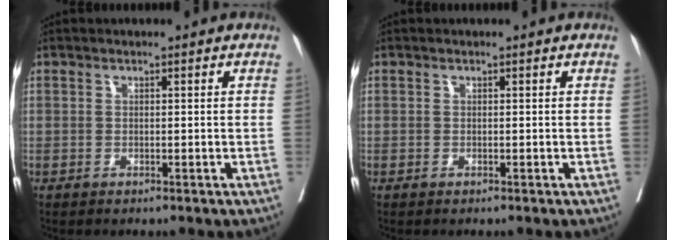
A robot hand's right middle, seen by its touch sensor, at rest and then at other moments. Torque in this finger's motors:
{"motor_torque": [0.10, -0.19, -0.49, -0.13]}